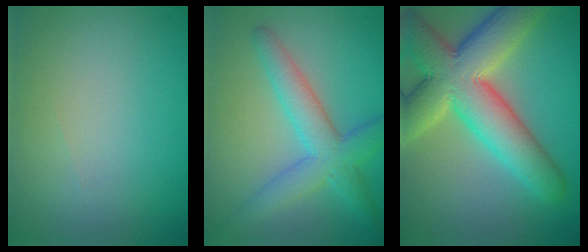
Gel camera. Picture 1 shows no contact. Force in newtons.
{"total": 4.9, "press": 4.9, "slide": 0.3}
{"total": 11.0, "press": 10.9, "slide": 0.6}